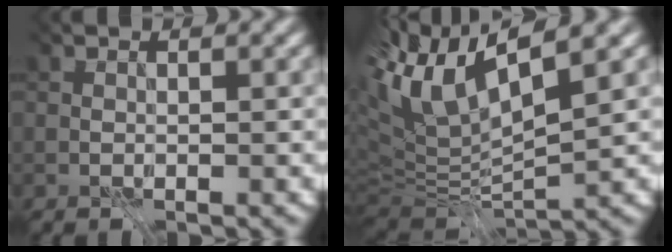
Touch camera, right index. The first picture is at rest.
{"total": 7.3, "force": [2.0, 1.6, 6.8], "torque": [-0.157, -0.002, 0.060]}